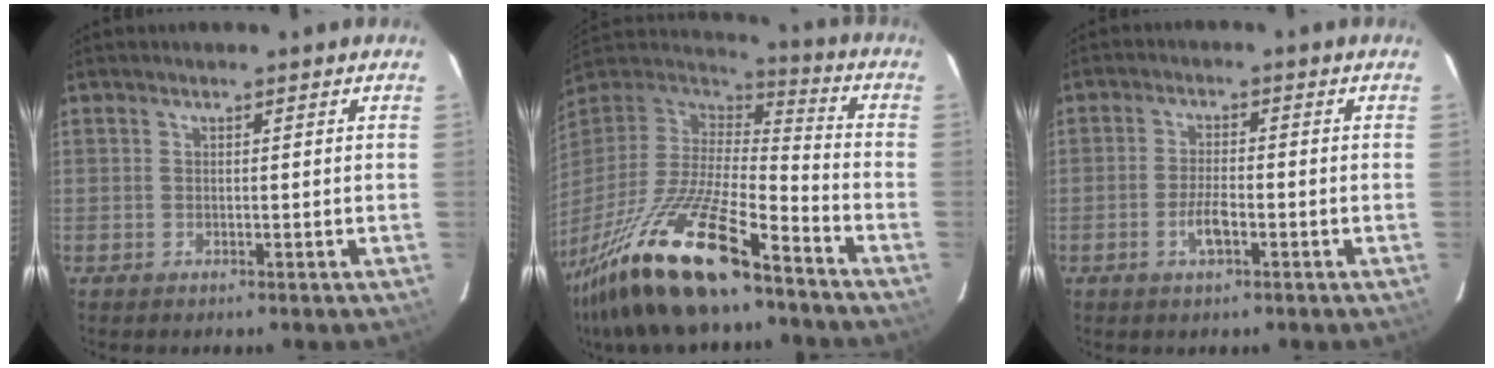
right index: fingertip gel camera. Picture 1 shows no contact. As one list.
[{"total": 25.8, "force": [-17.7, 6.6, 17.5], "torque": [-0.351, -0.047, -0.315]}, {"total": 3.9, "force": [-1.8, 1.2, 3.3], "torque": [-0.069, -0.002, -0.033]}]